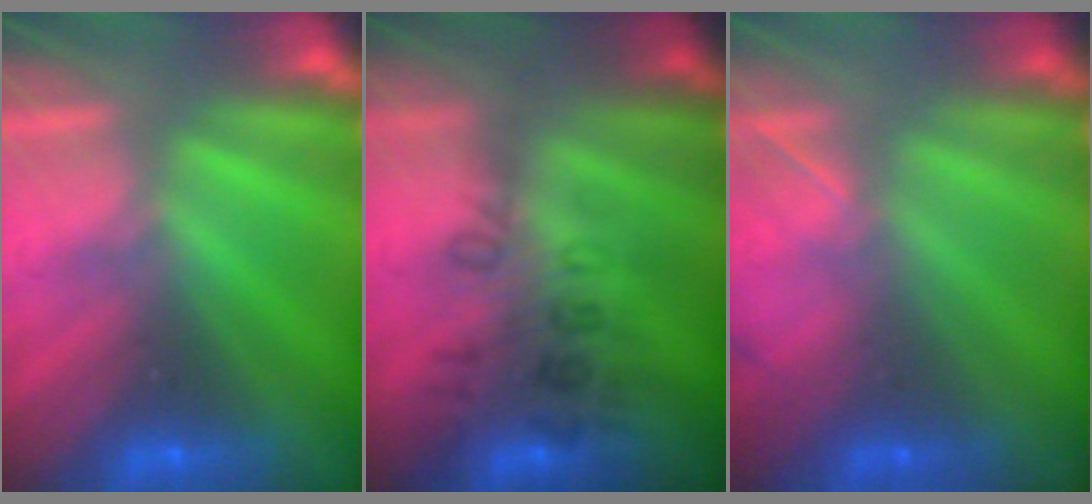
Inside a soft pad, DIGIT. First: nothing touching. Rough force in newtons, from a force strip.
{"total": 2.8}
{"total": 1.3}